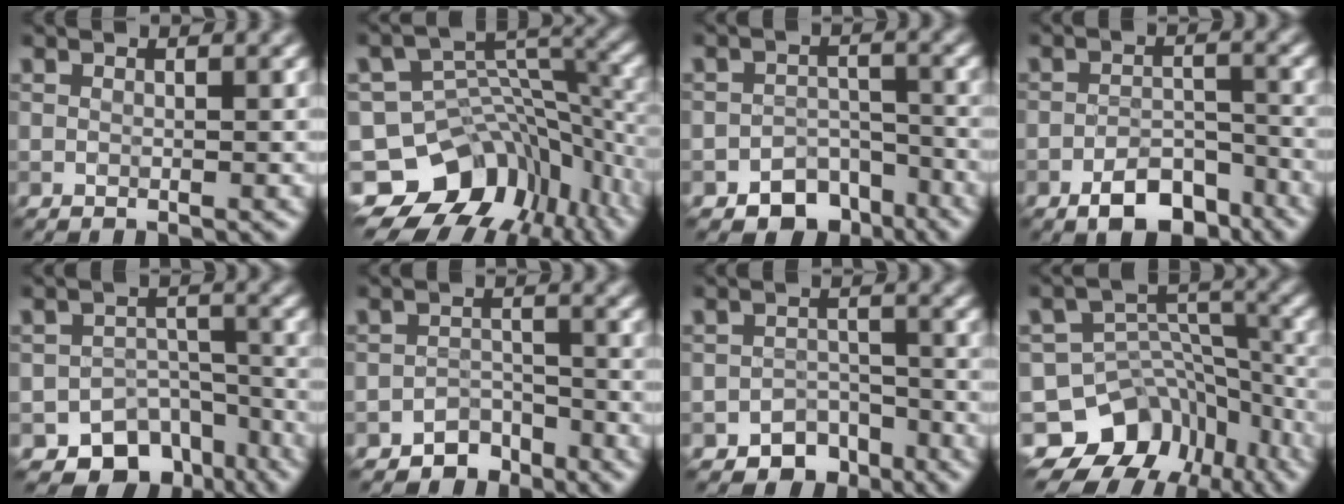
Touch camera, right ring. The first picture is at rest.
{"total": 11.7, "force": [-6.7, 7.9, 5.5], "torque": [-0.104, -0.001, -0.099]}
{"total": 5.1, "force": [-3.7, 3.1, 1.6], "torque": [-0.007, -0.001, -0.053]}
{"total": 5.0, "force": [-3.4, 2.4, 2.8], "torque": [-0.036, 0.002, -0.058]}
{"total": 8.6, "force": [-6.3, 5.4, 2.2], "torque": [0.002, -0.008, -0.079]}
{"total": 2.9, "force": [-2.4, 1.5, 0.3], "torque": [0.011, 0.006, -0.043]}
{"total": 3.8, "force": [-2.9, 2.3, 0.9], "torque": [0.005, 0.005, -0.043]}
{"total": 11.6, "force": [-7.6, 8.1, 3.3], "torque": [-0.047, 0.020, -0.110]}